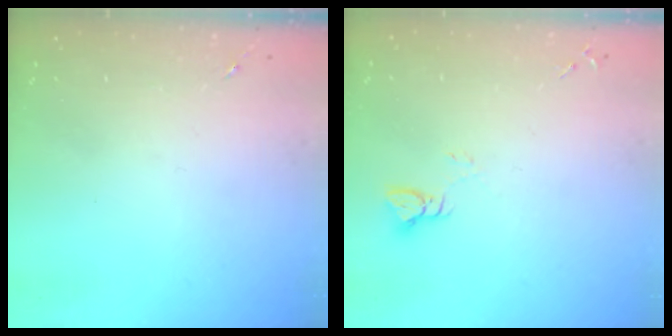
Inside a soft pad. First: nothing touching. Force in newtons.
{"total": 2.9, "press": 2.9, "slide": 0.2}